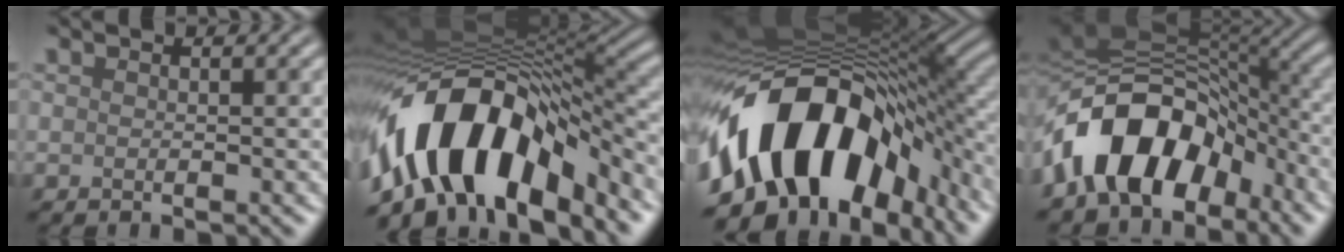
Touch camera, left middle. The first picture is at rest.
{"total": 13.6, "force": [-5.9, 7.1, 10.0], "torque": [-0.169, 0.009, -0.109]}
{"total": 14.9, "force": [-5.2, 8.9, 10.9], "torque": [-0.179, 0.009, -0.094]}
{"total": 12.3, "force": [-4.8, 7.7, 8.3], "torque": [-0.137, 0.023, -0.094]}